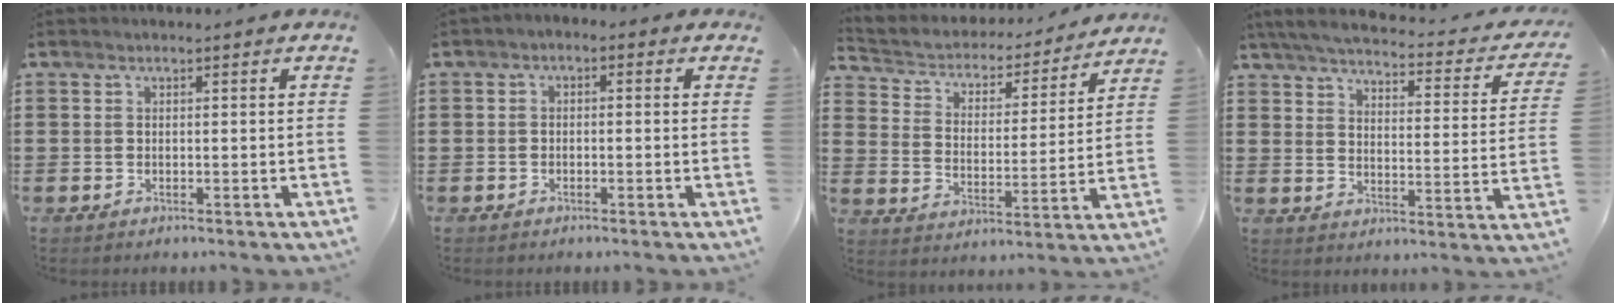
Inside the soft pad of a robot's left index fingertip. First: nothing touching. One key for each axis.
{"total": 1.3, "fx": -1.1, "fy": 0.5, "fz": 0.3, "tx": -0.009, "ty": 0.004, "tz": -0.025}
{"total": 3.5, "fx": 3.3, "fy": 1.2, "fz": 0.4, "tx": -0.031, "ty": -0.027, "tz": 0.047}
{"total": 4.6, "fx": 4.2, "fy": 0.0, "fz": 1.9, "tx": -0.060, "ty": -0.027, "tz": 0.068}